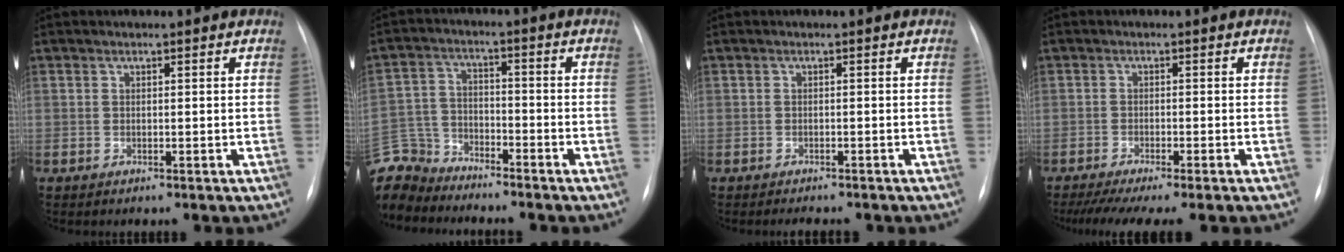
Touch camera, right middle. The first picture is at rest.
{"total": 9.6, "force": [-9.2, 2.7, 0.0], "torque": [-0.011, 0.013, -0.183]}
{"total": 2.9, "force": [-2.5, 0.9, 1.2], "torque": [-0.019, -0.007, -0.024]}
{"total": 9.5, "force": [-7.8, 0.3, 5.4], "torque": [-0.072, -0.016, -0.116]}